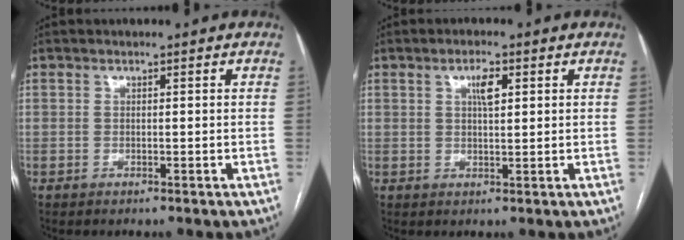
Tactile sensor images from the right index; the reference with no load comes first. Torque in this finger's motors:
{"motor_torque": [0.23, 0.03, 0.12, 0.03]}